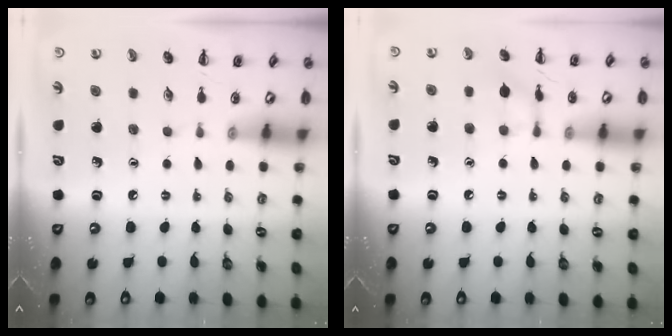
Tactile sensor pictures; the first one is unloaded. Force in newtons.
{"total": 6.5, "press": 6.3, "slide": 1.6}